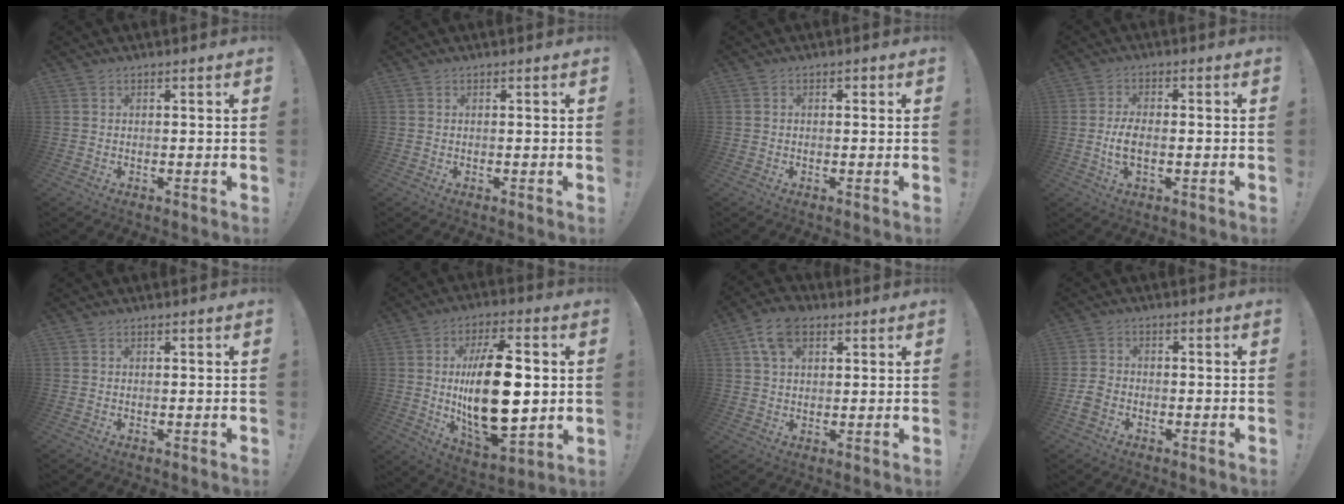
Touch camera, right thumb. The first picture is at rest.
{"total": 0.0}
{"total": 0.8, "force": [-0.3, 0.7, 0.4], "torque": [-0.001, 0.001, -0.007]}
{"total": 5.2, "force": [-1.0, 2.1, 4.7], "torque": [-0.091, -0.006, -0.020]}
{"total": 0.0}
{"total": 23.5, "force": [1.3, 10.7, 20.8], "torque": [-0.382, -0.013, 0.022]}
{"total": 9.0, "force": [4.2, 5.5, 5.8], "torque": [-0.103, 0.005, 0.081]}
{"total": 4.4, "force": [-2.0, 2.9, 2.6], "torque": [-0.043, 0.005, -0.036]}